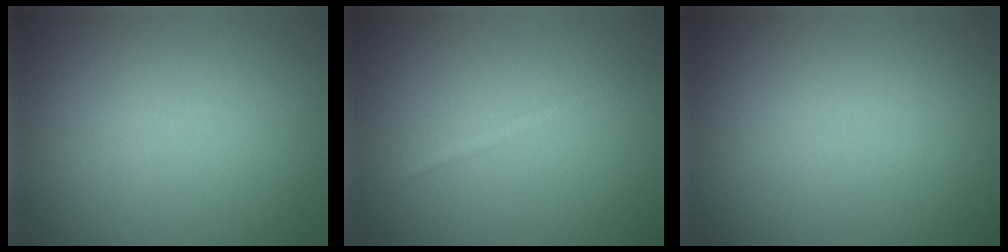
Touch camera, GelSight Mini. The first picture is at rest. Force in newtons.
{"total": 1.0, "press": 1.0, "slide": 0.0}
{"total": 0.0}